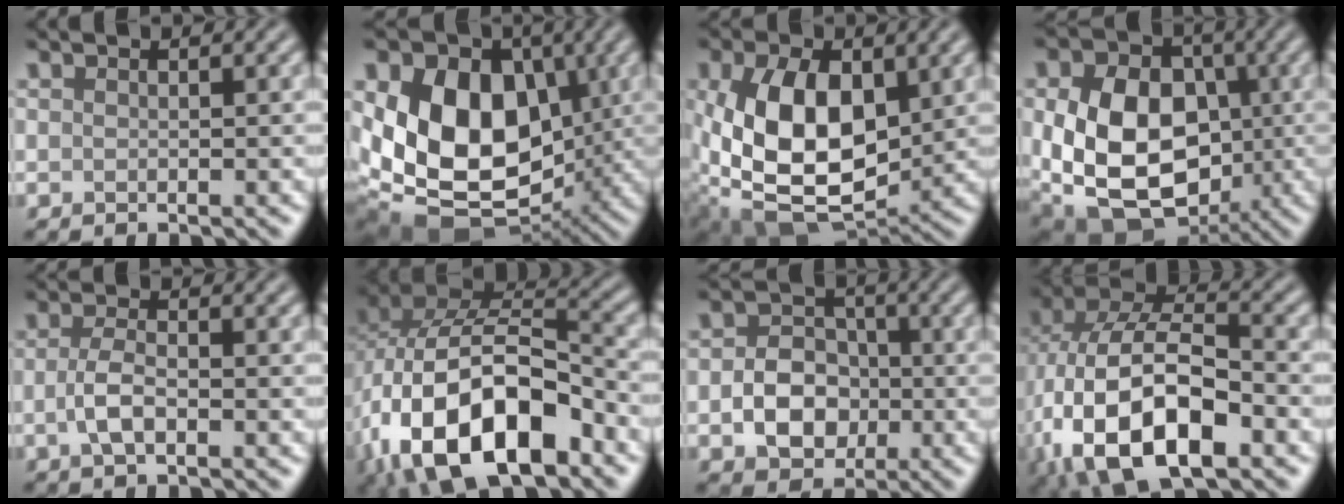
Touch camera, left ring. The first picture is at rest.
{"total": 15.7, "force": [0.9, 11.2, 11.0], "torque": [-0.169, 0.003, 0.015]}
{"total": 12.1, "force": [1.0, 7.6, 9.4], "torque": [-0.196, -0.011, 0.026]}
{"total": 15.2, "force": [-1.5, 11.8, 9.5], "torque": [-0.160, -0.011, -0.040]}
{"total": 2.6, "force": [-0.6, 1.0, 2.3], "torque": [-0.049, -0.001, -0.017]}
{"total": 15.6, "force": [-6.0, 8.8, 11.4], "torque": [-0.209, -0.018, -0.102]}
{"total": 4.9, "force": [-1.1, 3.8, 2.8], "torque": [-0.040, 0.001, -0.020]}
{"total": 15.1, "force": [-4.5, 8.2, 11.8], "torque": [-0.227, -0.008, -0.077]}